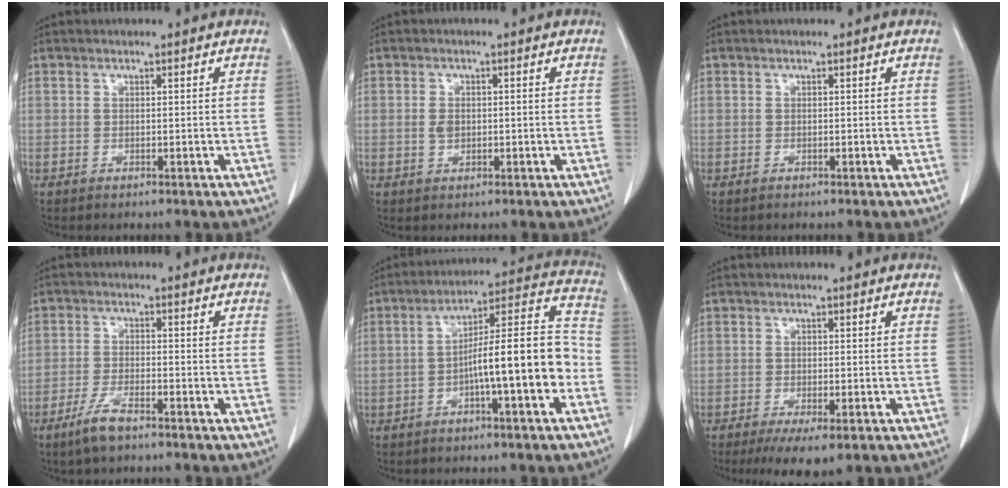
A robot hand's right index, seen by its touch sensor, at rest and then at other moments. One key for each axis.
{"total": 1.7, "fx": -0.1, "fy": 1.2, "fz": 1.3, "tx": -0.025, "ty": 0.003, "tz": 0.002}
{"total": 0.0}
{"total": 4.6, "fx": -3.4, "fy": 0.8, "fz": 3.0, "tx": -0.066, "ty": -0.005, "tz": -0.065}
{"total": 13.5, "fx": -3.8, "fy": 1.2, "fz": 12.9, "tx": -0.197, "ty": 0.030, "tz": -0.059}
{"total": 5.6, "fx": -3.5, "fy": 1.4, "fz": 4.2, "tx": -0.066, "ty": -0.016, "tz": -0.052}